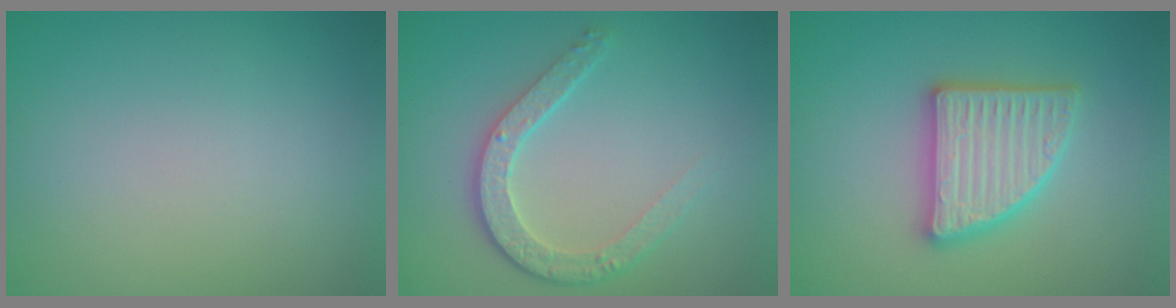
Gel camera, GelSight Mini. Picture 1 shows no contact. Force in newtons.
{"total": 3.8, "press": 3.0, "slide": 2.3}
{"total": 5.0, "press": 5.0, "slide": 0.7}